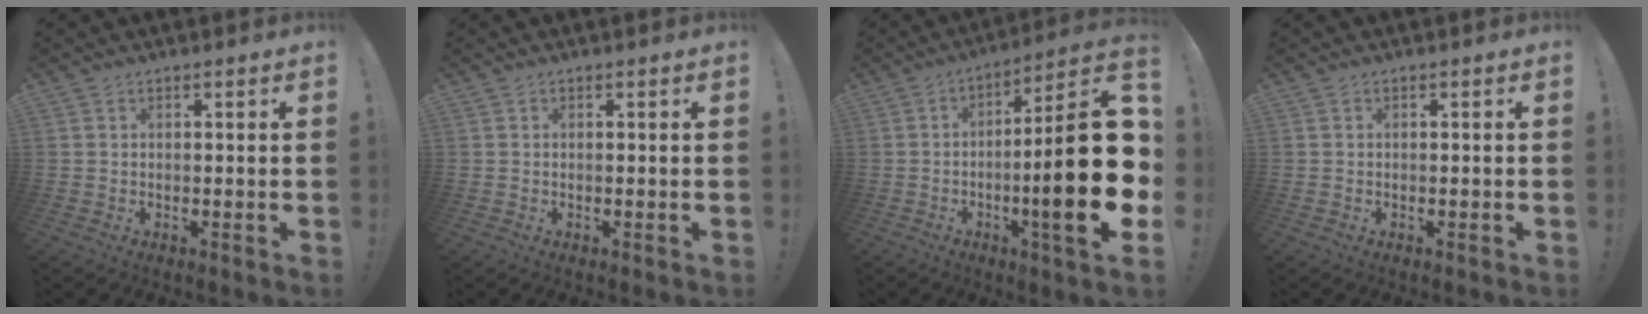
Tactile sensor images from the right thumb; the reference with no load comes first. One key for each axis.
{"total": 0.0}
{"total": 25.0, "fx": -3.3, "fy": 4.6, "fz": 24.4, "tx": -0.365, "ty": 0.007, "tz": -0.052}
{"total": 0.0}